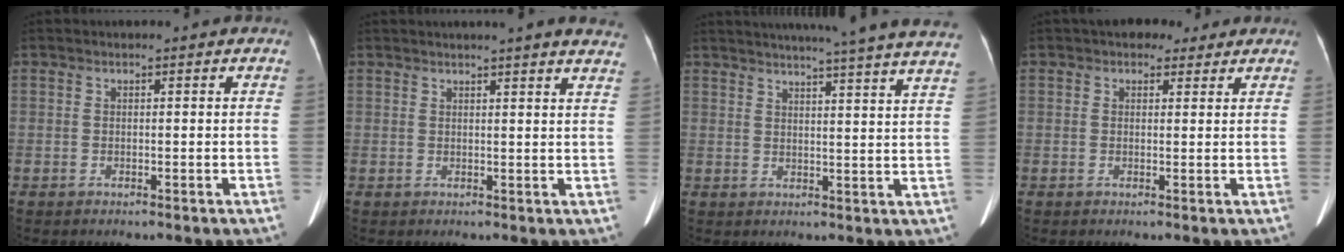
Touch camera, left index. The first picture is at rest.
{"total": 10.8, "force": [9.8, 0.2, 4.7], "torque": [-0.053, -0.007, 0.094]}
{"total": 23.4, "force": [21.0, -0.9, 10.4], "torque": [-0.157, -0.031, 0.251]}
{"total": 3.6, "force": [2.6, 2.3, 1.1], "torque": [-0.010, 0.013, 0.034]}